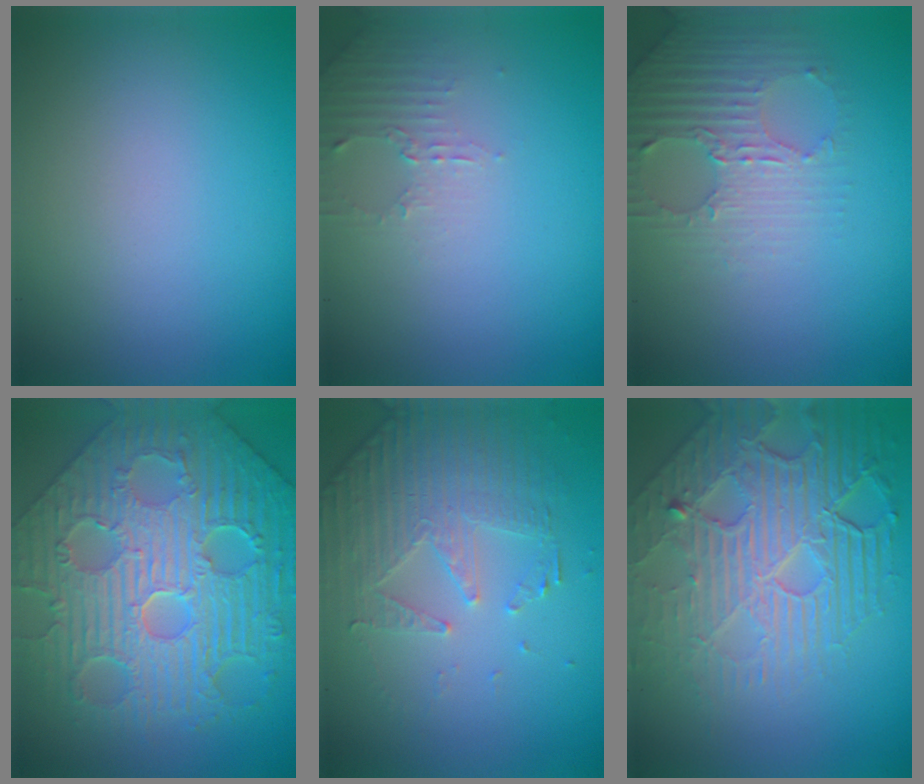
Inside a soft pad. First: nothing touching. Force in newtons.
{"total": 1.8, "press": 1.7, "slide": 0.5}
{"total": 3.9, "press": 3.7, "slide": 1.0}
{"total": 11.8, "press": 8.1, "slide": 8.5}
{"total": 4.7, "press": 3.4, "slide": 3.2}
{"total": 8.2, "press": 5.9, "slide": 5.7}